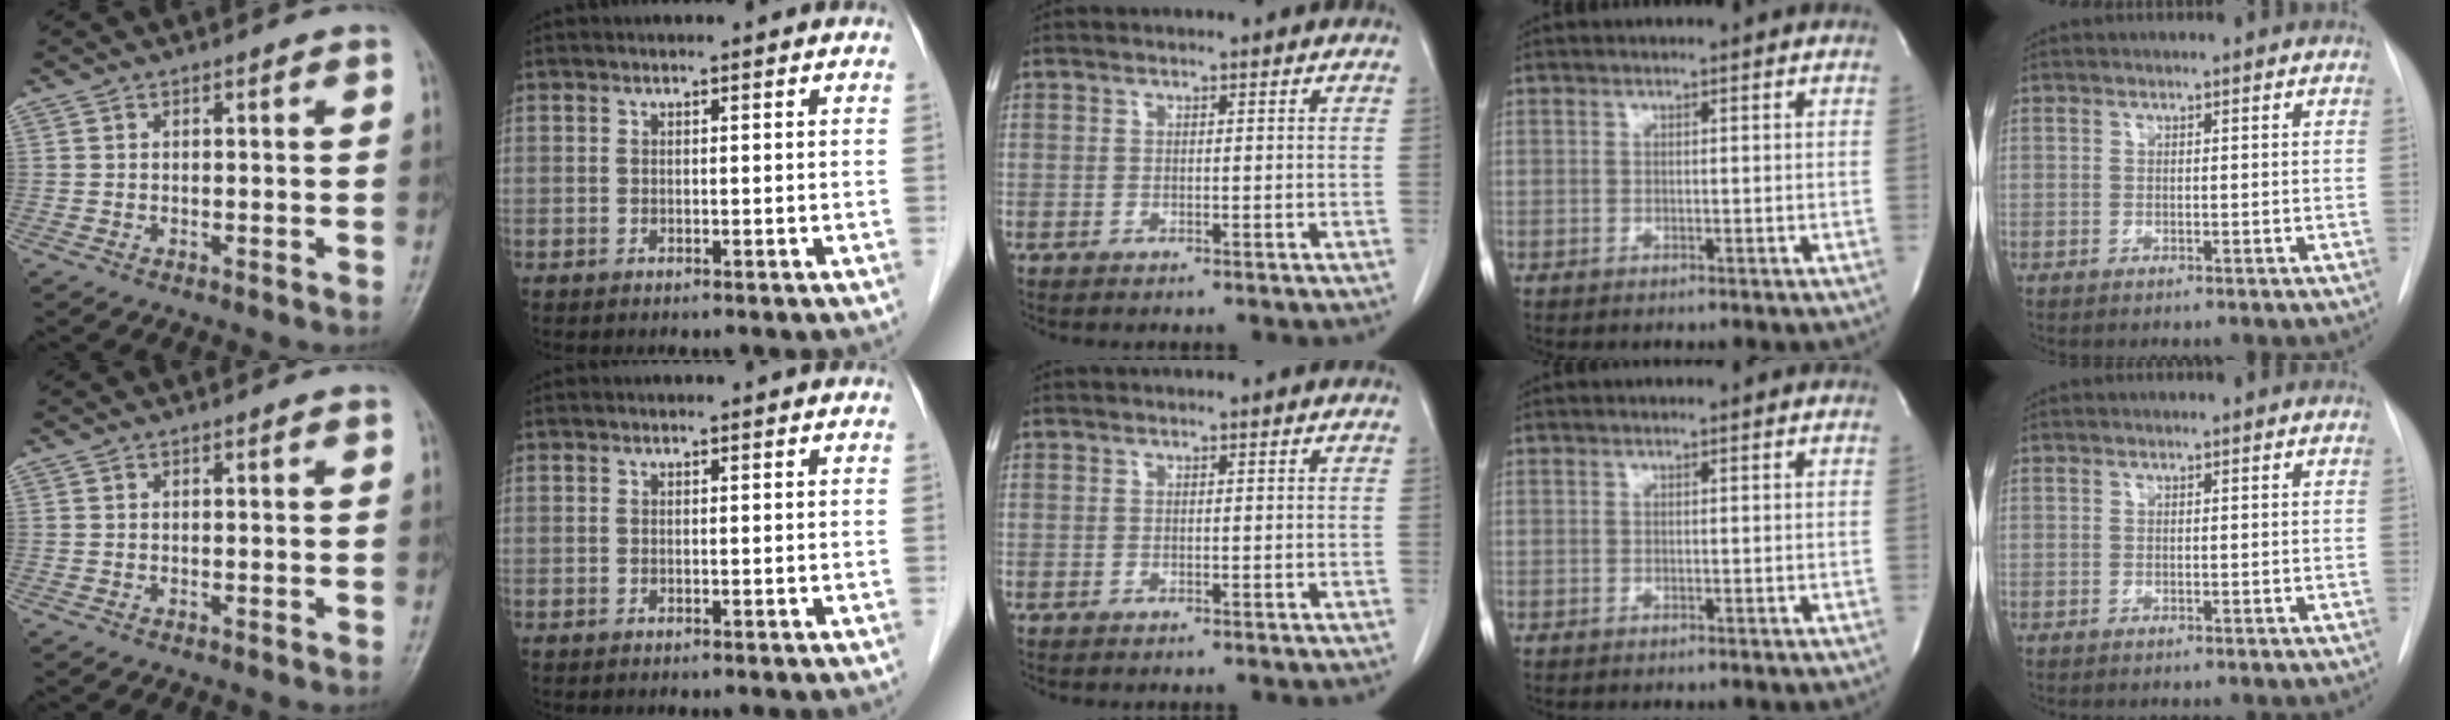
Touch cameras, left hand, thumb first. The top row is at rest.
{}